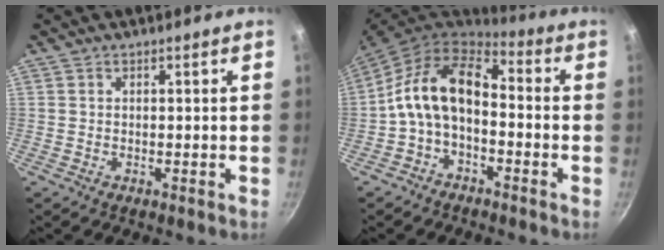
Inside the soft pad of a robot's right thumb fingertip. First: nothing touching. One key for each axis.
{"total": 12.7, "fx": -1.7, "fy": 7.9, "fz": 9.8, "tx": -0.170, "ty": 0.047, "tz": -0.047}